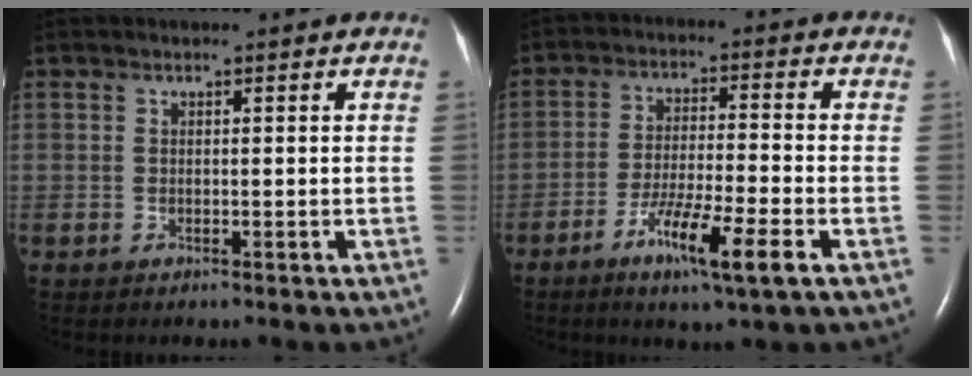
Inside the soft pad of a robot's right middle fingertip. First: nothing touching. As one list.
[{"total": 9.1, "force": [-4.7, 0.1, 7.8], "torque": [-0.144, -0.017, -0.084]}]